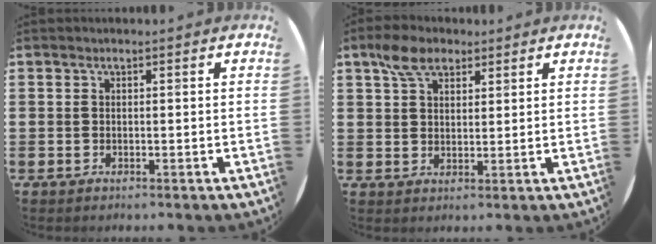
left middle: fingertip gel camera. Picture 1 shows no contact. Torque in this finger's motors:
{"motor_torque": [0.79, -0.67, 0.14, 0.06]}